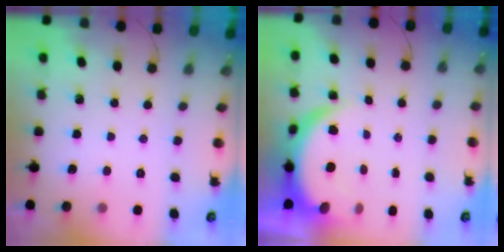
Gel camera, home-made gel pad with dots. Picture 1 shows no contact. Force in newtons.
{"total": 6.9, "press": 6.9, "slide": 0.7}